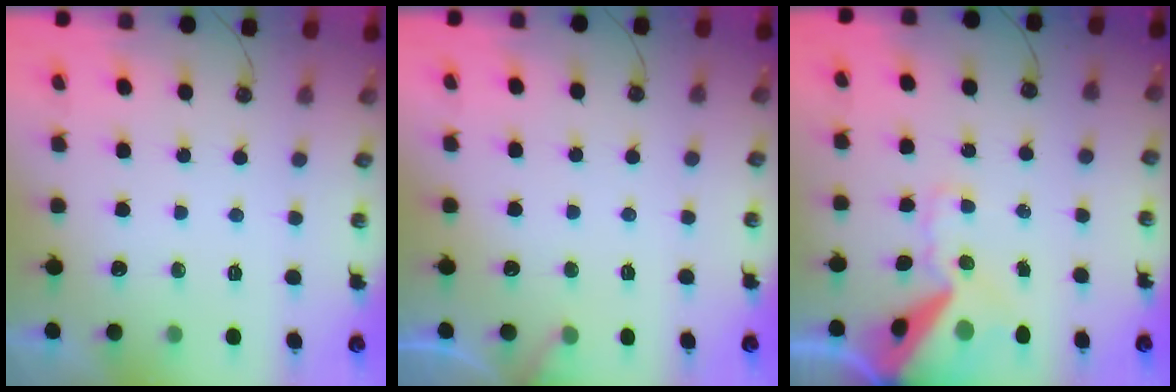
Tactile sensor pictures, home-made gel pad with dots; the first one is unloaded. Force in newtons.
{"total": 3.8, "press": 3.8, "slide": 0.4}
{"total": 17.5, "press": 17.3, "slide": 2.8}